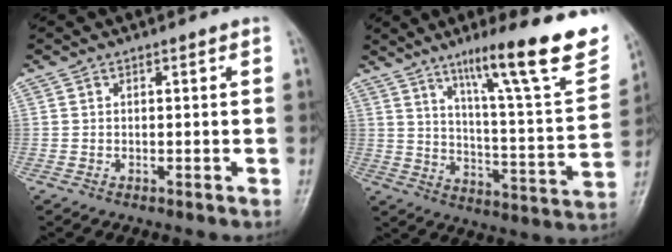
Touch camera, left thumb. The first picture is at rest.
{"total": 23.3, "force": [14.5, 3.5, 17.9], "torque": [-0.234, -0.057, 0.220]}